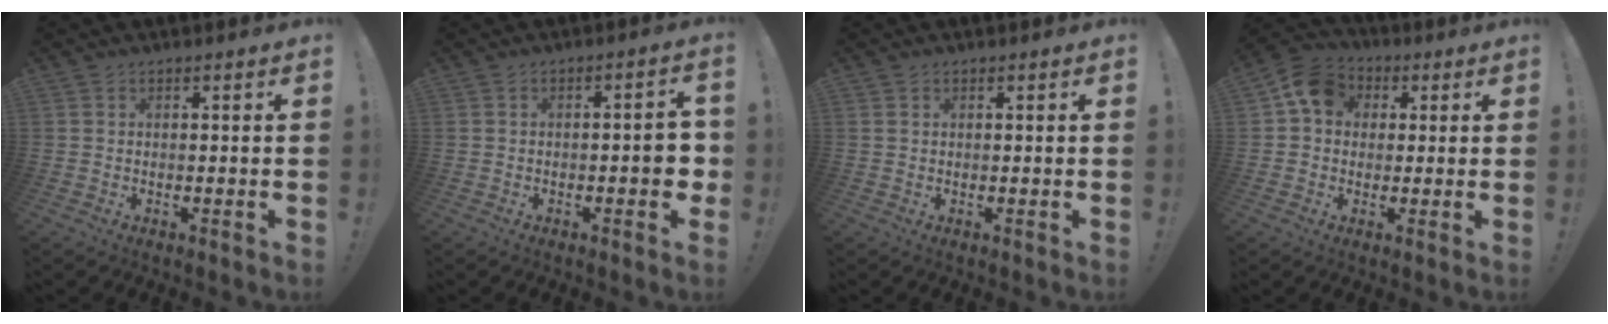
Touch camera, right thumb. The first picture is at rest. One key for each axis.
{"total": 5.8, "fx": -1.2, "fy": 1.9, "fz": 5.3, "tx": -0.066, "ty": 0.004, "tz": -0.019}
{"total": 0.5, "fx": 0.3, "fy": 0.5, "fz": 0.1, "tx": -0.001, "ty": 0.001, "tz": 0.005}
{"total": 10.0, "fx": 2.7, "fy": 8.2, "fz": 5.0, "tx": -0.070, "ty": 0.005, "tz": 0.055}